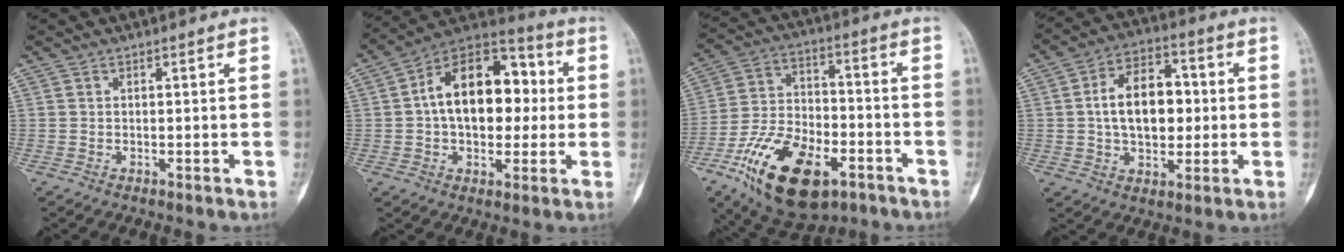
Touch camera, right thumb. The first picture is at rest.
{"total": 19.3, "force": [1.7, 12.2, 14.8], "torque": [-0.192, 0.035, 0.020]}
{"total": 21.3, "force": [-10.4, 11.1, 14.9], "torque": [-0.268, 0.045, -0.174]}
{"total": 13.7, "force": [0.7, 8.6, 10.6], "torque": [-0.145, 0.020, 0.010]}